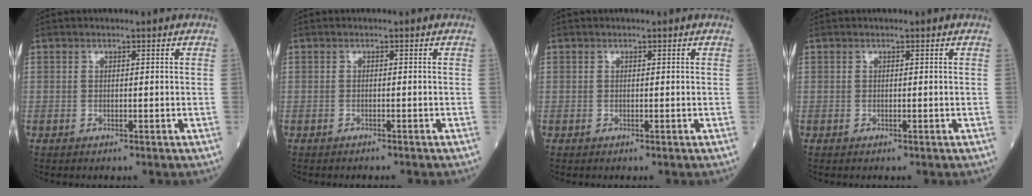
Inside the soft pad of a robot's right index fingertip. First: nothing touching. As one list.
[{"total": 1.2, "force": [-1.1, 0.1, 0.4], "torque": [-0.008, -0.001, -0.014]}, {"total": 0.0}, {"total": 0.0}]